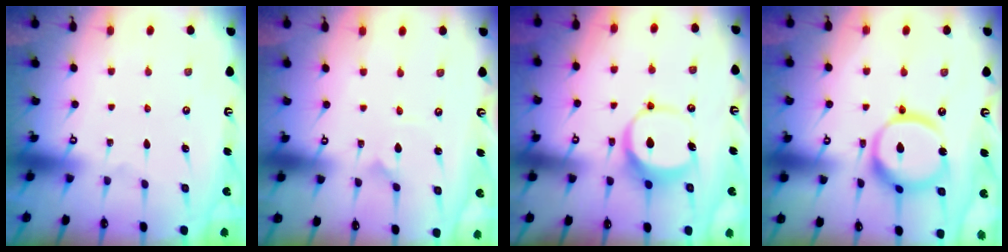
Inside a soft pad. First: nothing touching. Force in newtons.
{"total": 0.6, "press": 0.6, "slide": 0.1}
{"total": 8.0, "press": 8.0, "slide": 0.4}
{"total": 15.1, "press": 15.0, "slide": 1.7}